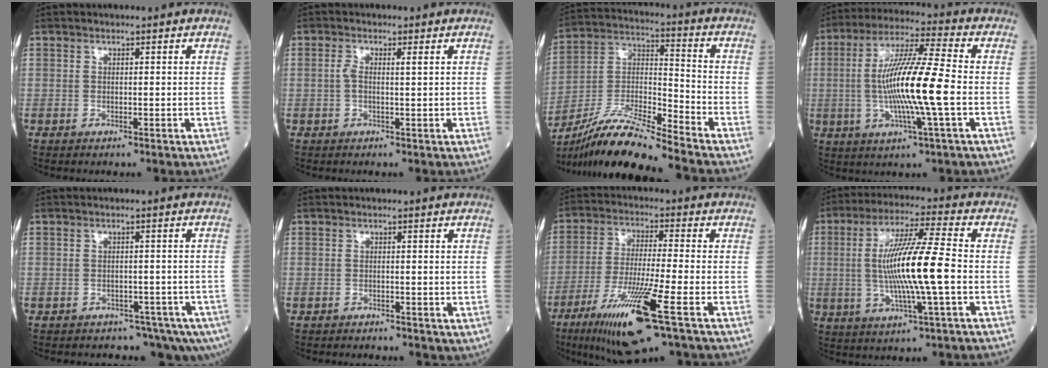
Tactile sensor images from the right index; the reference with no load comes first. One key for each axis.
{"total": 1.9, "fx": 0.4, "fy": 0.3, "fz": 1.8, "tx": -0.045, "ty": 0.011, "tz": 0.008}
{"total": 12.1, "fx": -11.0, "fy": -1.0, "fz": 5.1, "tx": -0.099, "ty": -0.004, "tz": -0.207}
{"total": 14.0, "fx": -1.7, "fy": -0.1, "fz": 13.9, "tx": -0.264, "ty": -0.001, "tz": -0.037}
{"total": 7.3, "fx": -5.4, "fy": 4.1, "fz": 2.7, "tx": -0.021, "ty": 0.010, "tz": -0.068}
{"total": 1.3, "fx": -0.6, "fy": 1.0, "fz": 0.5, "tx": -0.005, "ty": 0.001, "tz": -0.007}
{"total": 14.1, "fx": -6.9, "fy": 0.3, "fz": 12.3, "tx": -0.238, "ty": -0.033, "tz": -0.121}
{"total": 13.1, "fx": -0.9, "fy": 0.1, "fz": 13.1, "tx": -0.250, "ty": 0.002, "tz": -0.020}